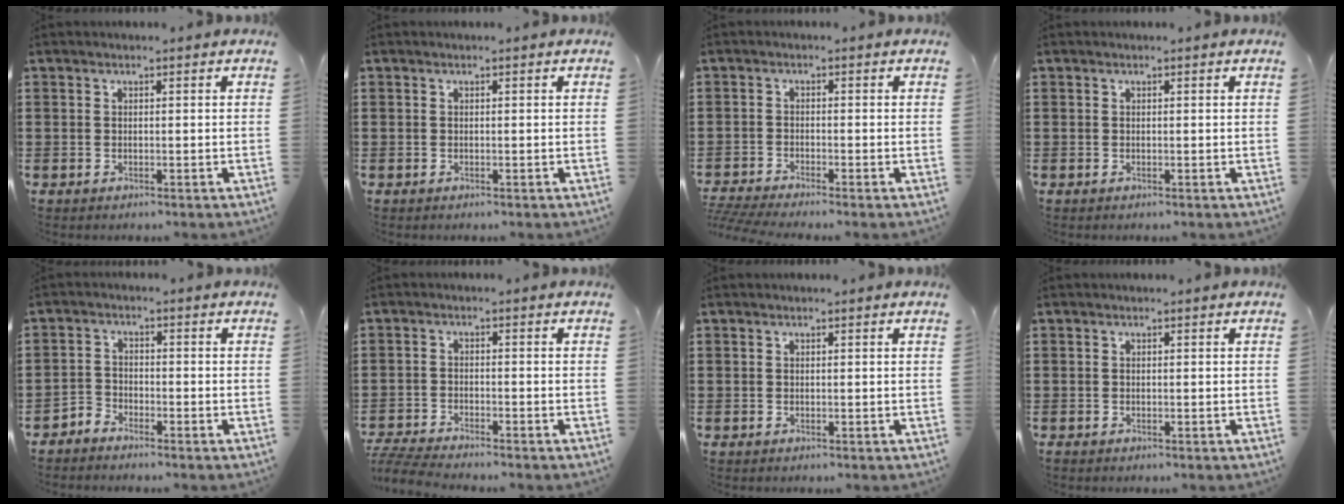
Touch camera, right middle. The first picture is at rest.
{"total": 0.0}
{"total": 2.4, "force": [-2.2, -0.3, 0.8], "torque": [-0.029, -0.008, -0.049]}
{"total": 0.0}
{"total": 2.7, "force": [-2.7, 0.5, -0.2], "torque": [-0.012, -0.003, -0.059]}
{"total": 4.2, "force": [-4.0, 0.0, 1.0], "torque": [-0.038, -0.012, -0.086]}
{"total": 0.0}
{"total": 0.0}